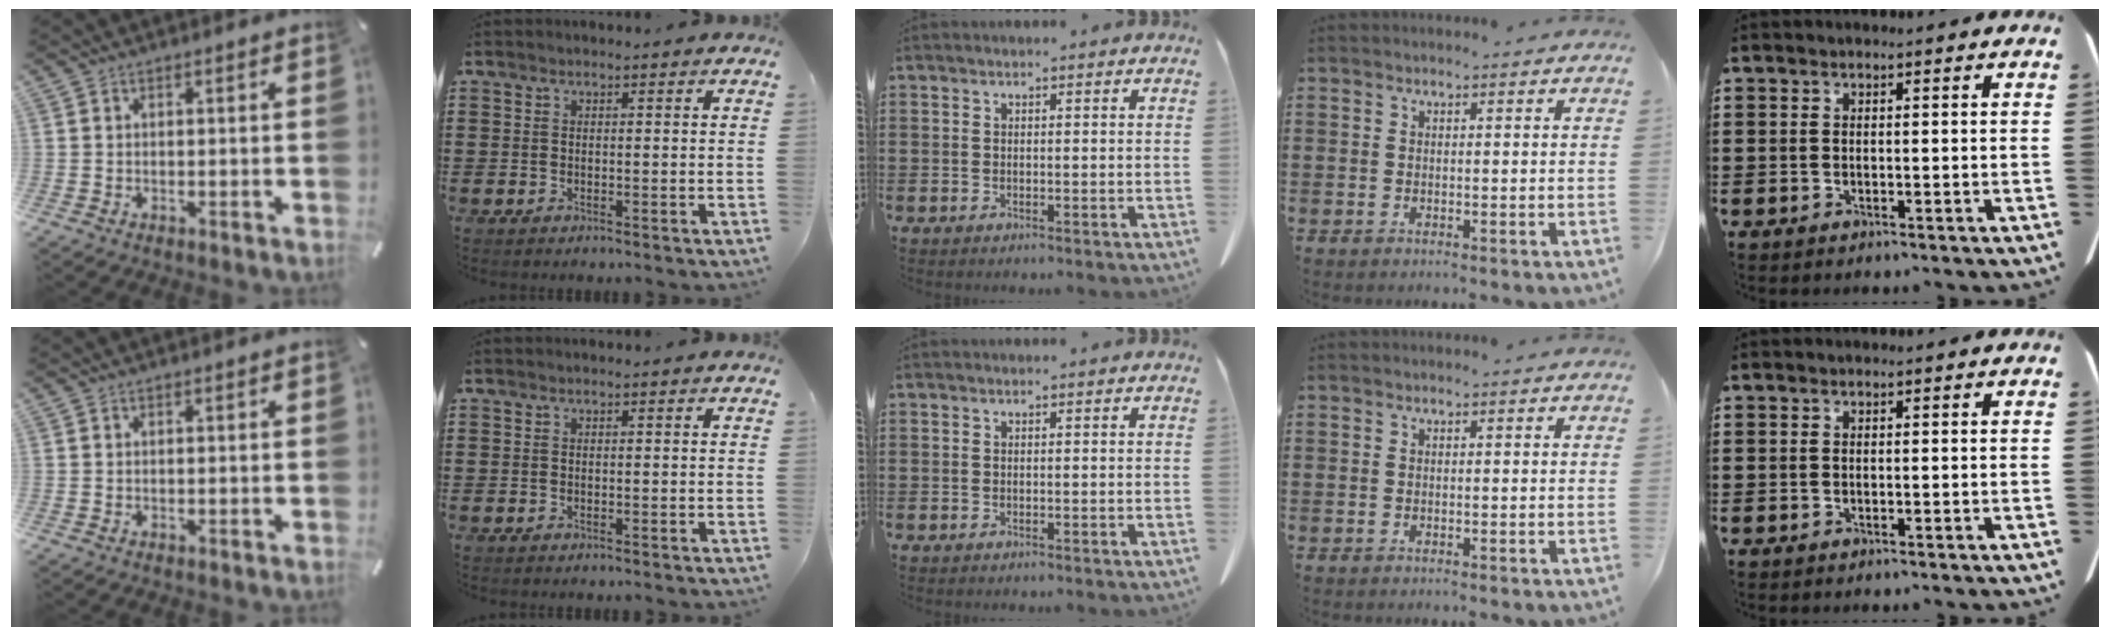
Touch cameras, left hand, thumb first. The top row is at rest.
{}